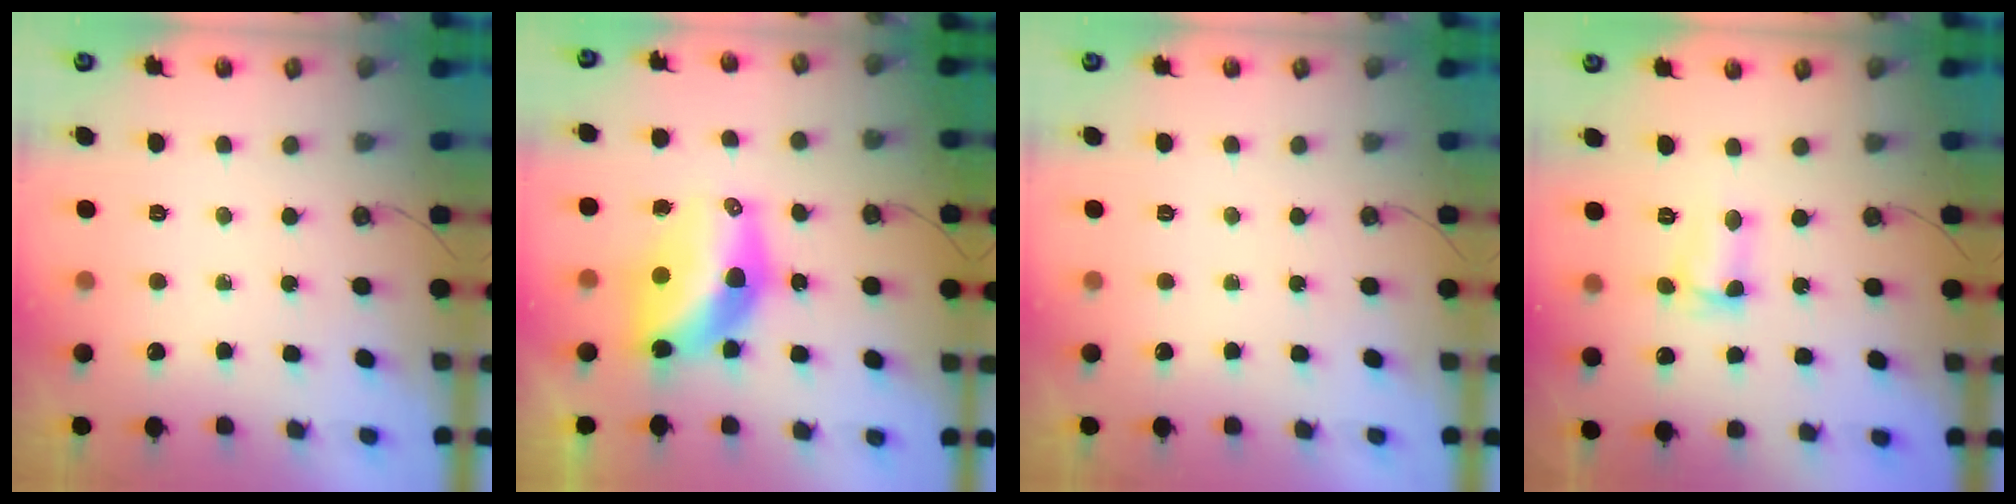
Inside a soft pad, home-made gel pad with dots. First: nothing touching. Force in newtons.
{"total": 12.5, "press": 12.4, "slide": 1.0}
{"total": 0.0}
{"total": 5.1, "press": 3.8, "slide": 3.4}